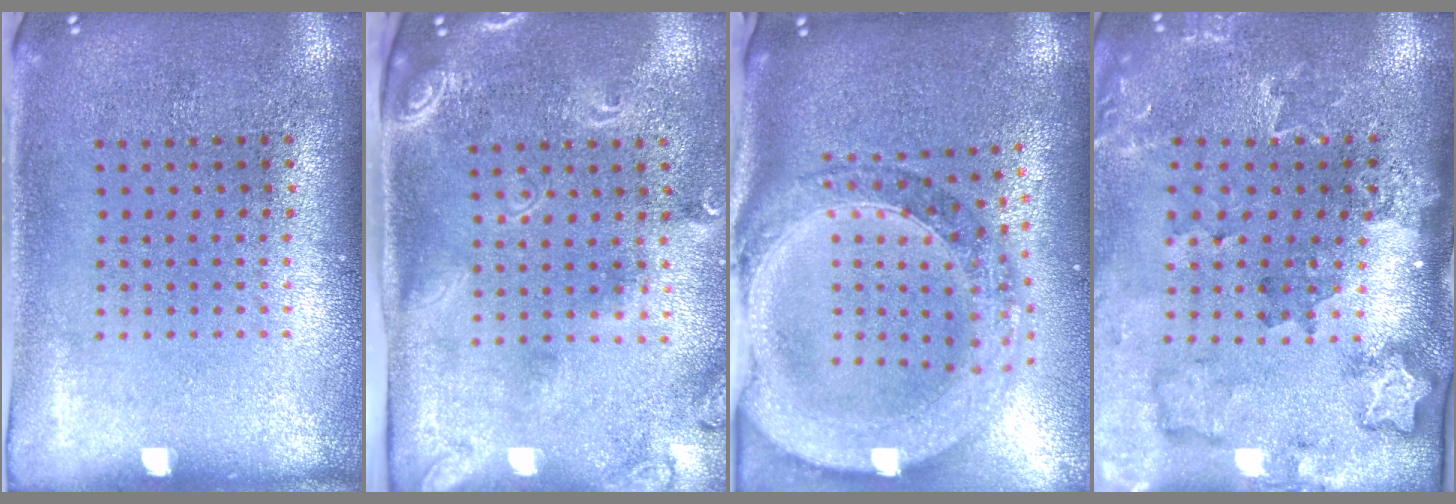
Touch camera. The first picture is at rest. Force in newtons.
{"total": 2.4, "press": 1.7, "slide": 1.7}
{"total": 2.6, "press": 2.3, "slide": 1.3}
{"total": 2.0, "press": 1.9, "slide": 0.4}